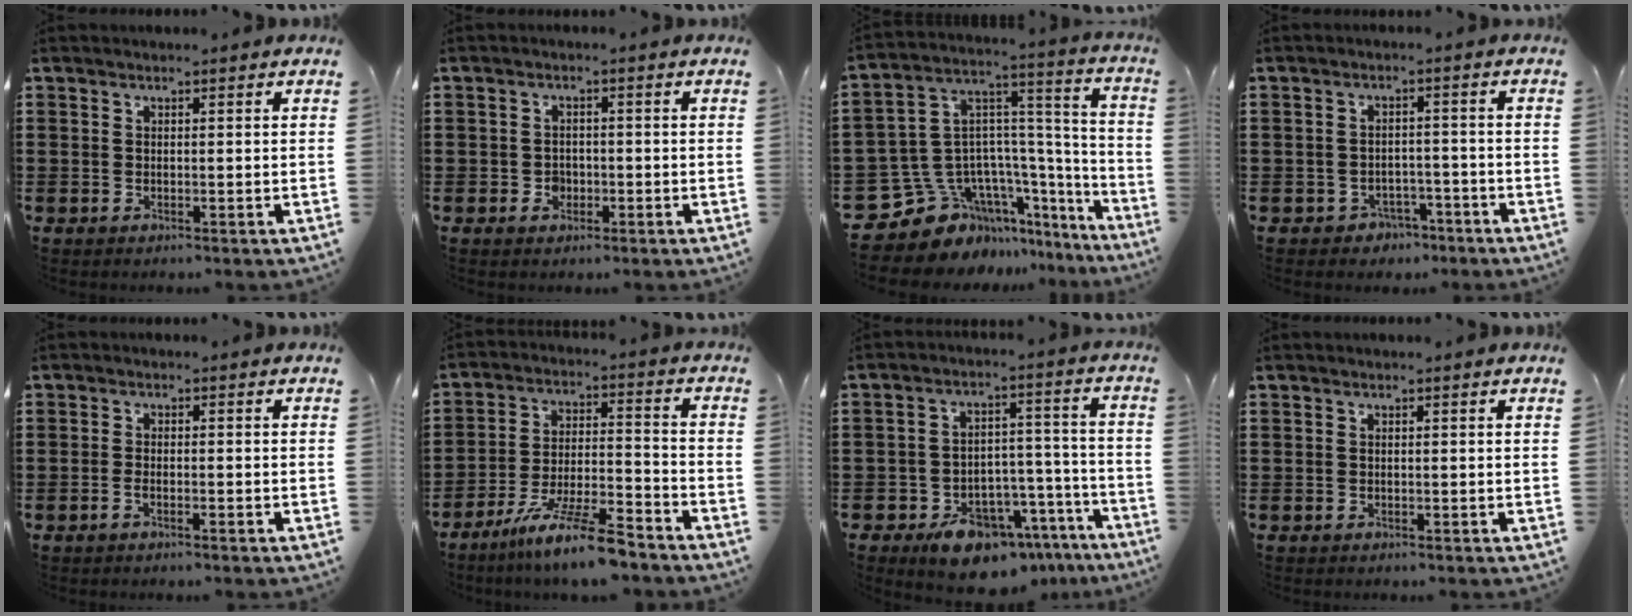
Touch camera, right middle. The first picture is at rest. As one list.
[{"total": 1.9, "force": [-0.8, 1.5, 0.7], "torque": [-0.018, 0.001, -0.018]}, {"total": 11.1, "force": [-7.4, 7.8, 2.8], "torque": [-0.101, -0.006, -0.132]}, {"total": 2.7, "force": [-2.4, 1.2, 0.0], "torque": [-0.011, 0.003, -0.054]}, {"total": 1.3, "force": [-0.7, 0.3, 1.0], "torque": [-0.021, -0.002, -0.013]}, {"total": 10.5, "force": [-8.5, 0.7, 6.2], "torque": [-0.115, 0.009, -0.162]}, {"total": 10.1, "force": [-7.9, 5.0, 3.8], "torque": [-0.043, 0.054, -0.133]}, {"total": 0.0}]